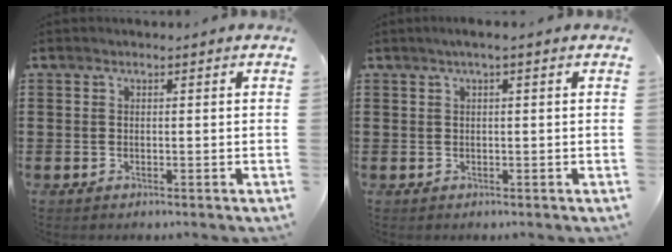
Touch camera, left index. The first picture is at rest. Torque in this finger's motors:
{"motor_torque": [0.46, 0.53, 0.04, -0.01]}